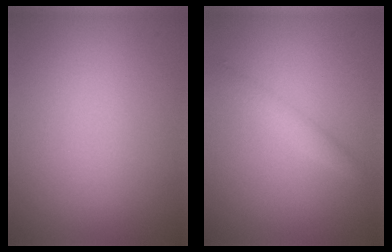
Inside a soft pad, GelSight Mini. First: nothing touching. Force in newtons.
{"total": 1.7, "press": 1.7, "slide": 0.1}